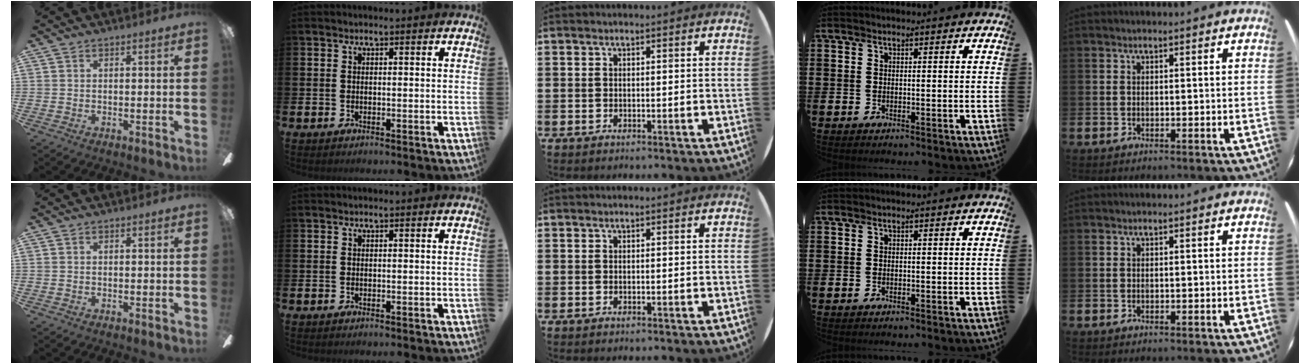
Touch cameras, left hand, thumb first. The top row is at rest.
{}